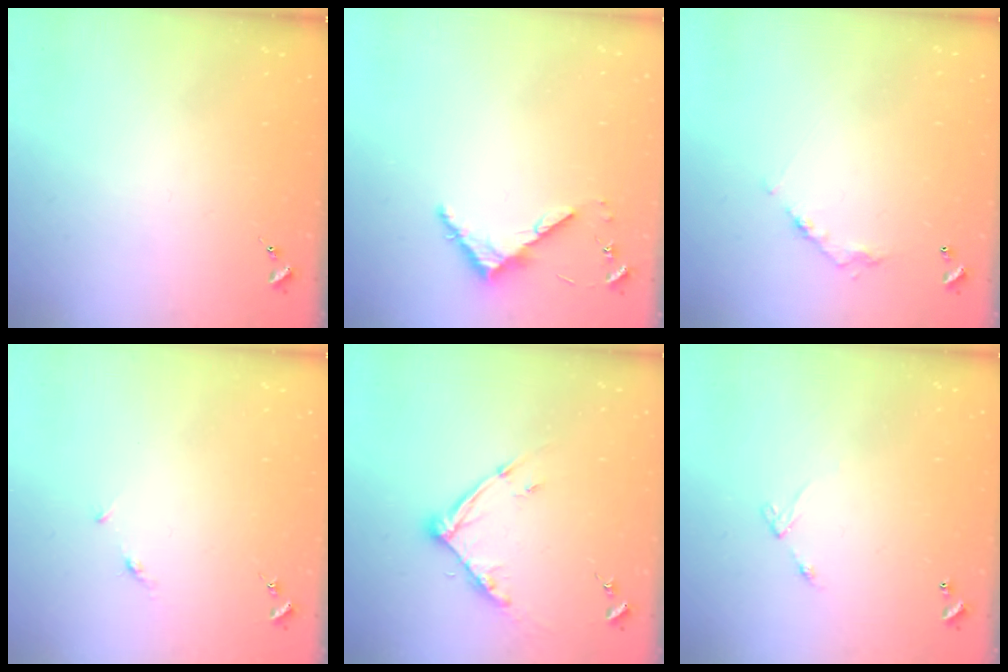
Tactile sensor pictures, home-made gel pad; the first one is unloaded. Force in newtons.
{"total": 4.6, "press": 4.6, "slide": 0.4}
{"total": 6.0, "press": 6.0, "slide": 0.3}
{"total": 3.9, "press": 3.8, "slide": 0.5}
{"total": 10.3, "press": 10.2, "slide": 0.9}
{"total": 4.6, "press": 4.6, "slide": 0.5}